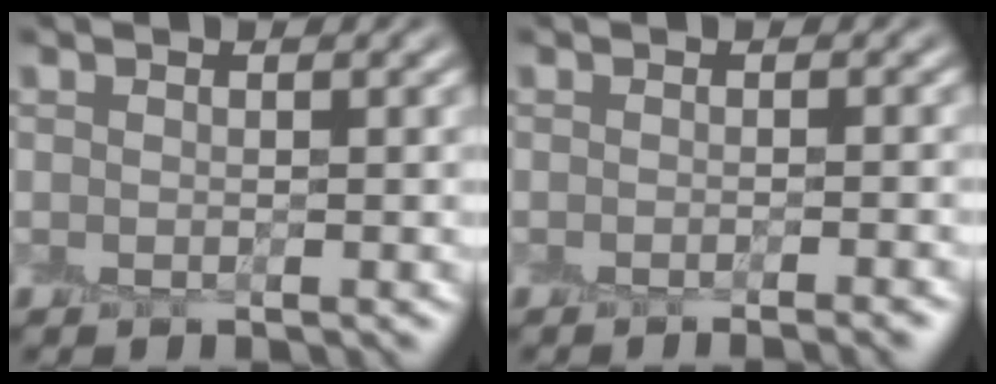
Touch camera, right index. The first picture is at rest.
{"total": 2.6, "force": [-1.7, 0.6, 1.9], "torque": [-0.008, 0.003, -0.022]}